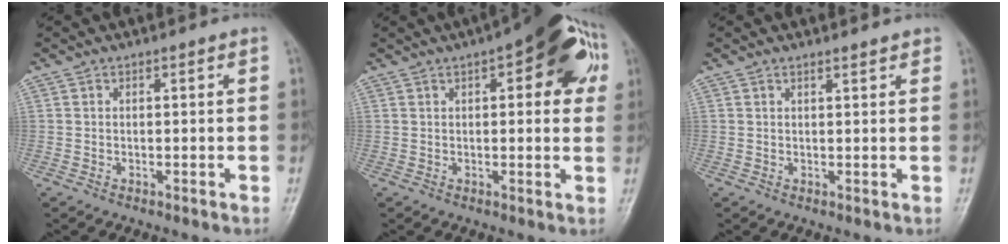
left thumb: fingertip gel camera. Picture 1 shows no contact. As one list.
[{"total": 14.8, "force": [5.5, 5.8, 12.5], "torque": [-0.123, 0.007, 0.060]}, {"total": 1.5, "force": [1.3, 0.4, 0.7], "torque": [-0.008, -0.007, 0.017]}]